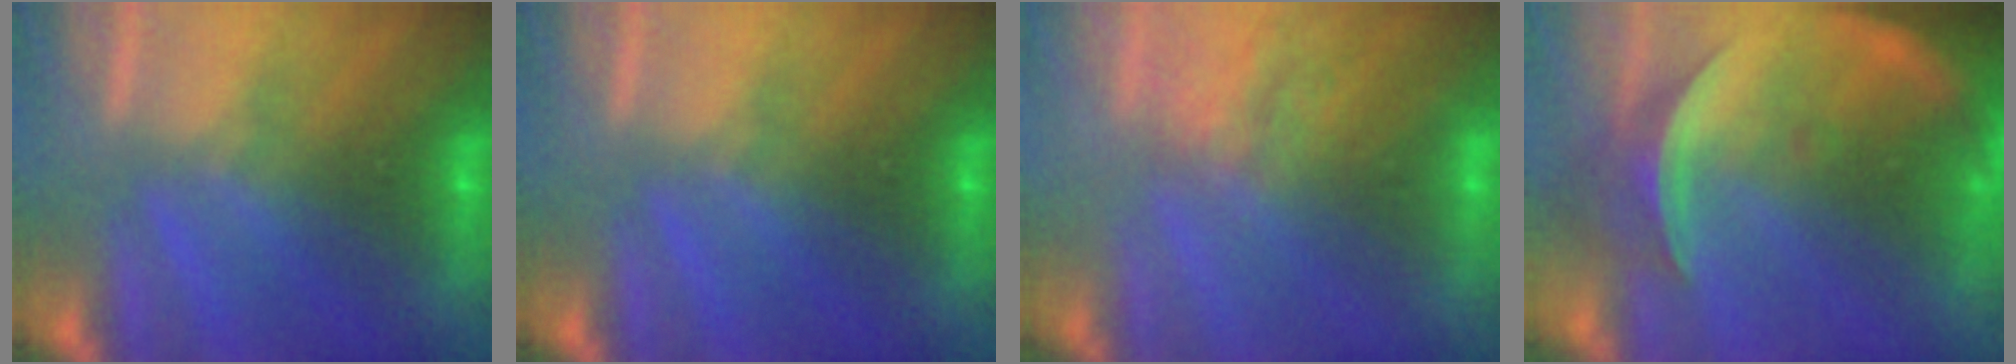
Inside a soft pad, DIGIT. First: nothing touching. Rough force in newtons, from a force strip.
{"total": 0.0}
{"total": 3.2}
{"total": 9.3}